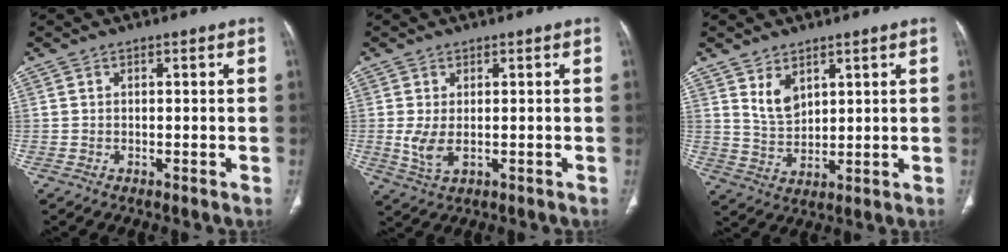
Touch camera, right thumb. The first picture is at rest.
{"total": 4.1, "force": [-0.3, 2.1, 3.5], "torque": [-0.078, -0.011, 0.001]}
{"total": 5.5, "force": [3.0, 3.3, 3.3], "torque": [-0.045, -0.026, 0.067]}